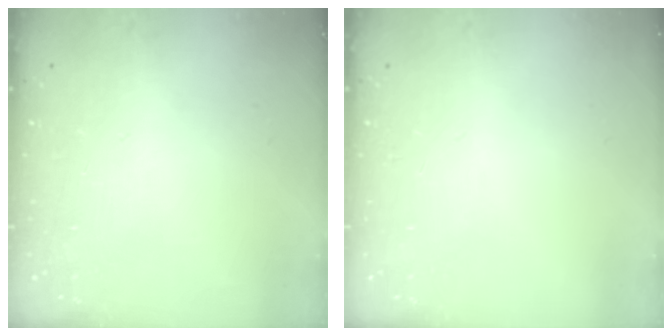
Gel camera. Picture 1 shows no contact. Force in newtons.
{"total": 0.0}